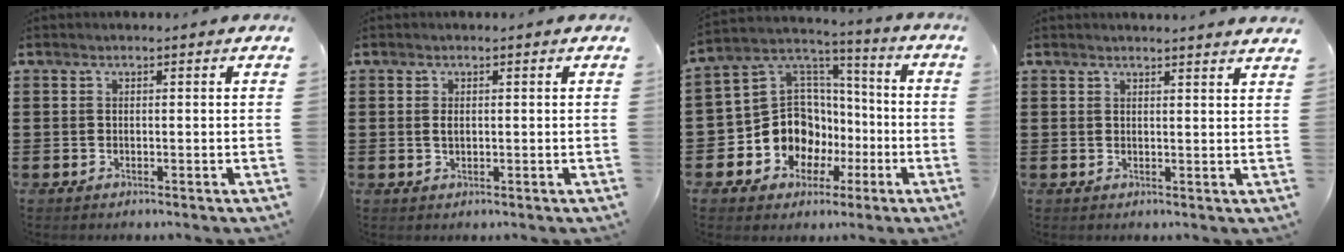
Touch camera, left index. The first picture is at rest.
{"total": 1.1, "force": [0.2, 0.5, 1.0], "torque": [-0.022, 0.003, 0.002]}
{"total": 12.5, "force": [-4.2, 10.9, 4.3], "torque": [-0.128, 0.008, -0.071]}
{"total": 1.9, "force": [1.8, -0.4, 0.4], "torque": [-0.010, -0.002, 0.035]}